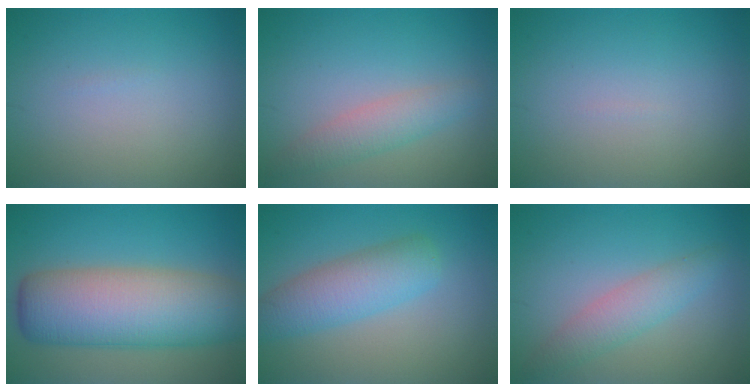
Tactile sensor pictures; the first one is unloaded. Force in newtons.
{"total": 2.7, "press": 2.6, "slide": 0.2}
{"total": 0.0}
{"total": 11.3, "press": 11.3, "slide": 0.3}
{"total": 4.9, "press": 4.9, "slide": 0.1}
{"total": 2.9, "press": 2.9, "slide": 0.1}